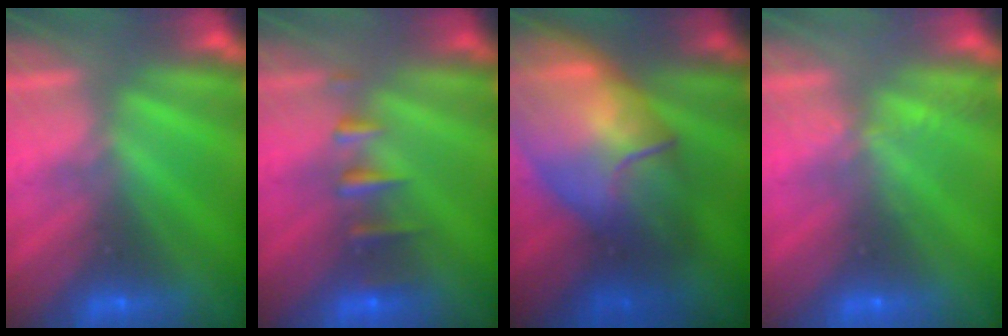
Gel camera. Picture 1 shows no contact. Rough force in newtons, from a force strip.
{"total": 2.4}
{"total": 7.6}
{"total": 2.2}